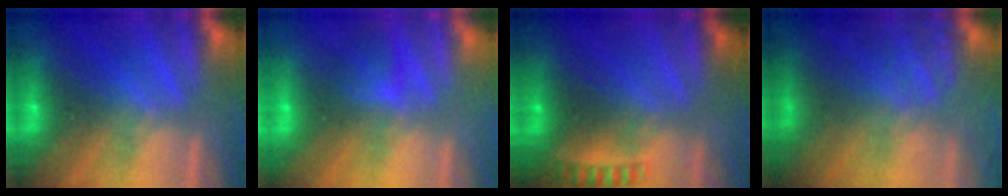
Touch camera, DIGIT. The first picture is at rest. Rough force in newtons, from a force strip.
{"total": 2.1}
{"total": 2.4}
{"total": 10.2}